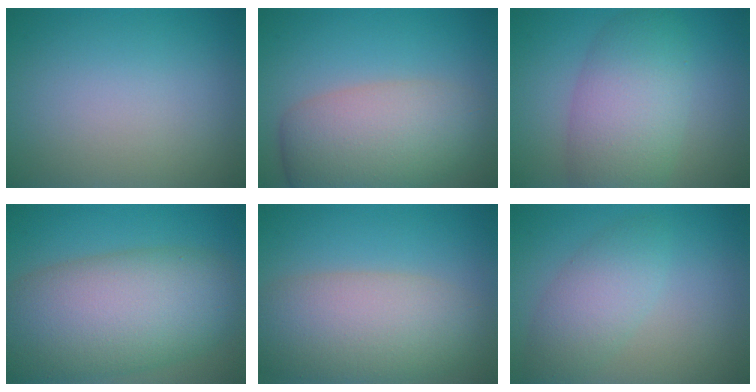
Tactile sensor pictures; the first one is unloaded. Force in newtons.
{"total": 8.0, "press": 8.0, "slide": 0.4}
{"total": 6.9, "press": 6.9, "slide": 0.0}
{"total": 12.3, "press": 12.3, "slide": 0.3}
{"total": 8.4, "press": 8.4, "slide": 0.5}
{"total": 3.5, "press": 3.5, "slide": 0.1}